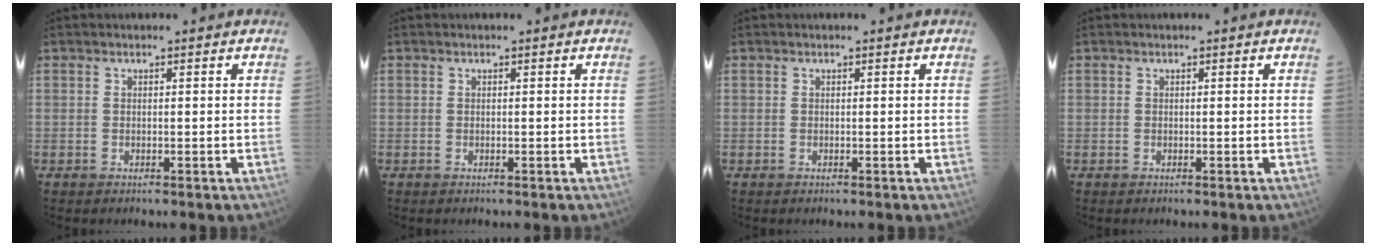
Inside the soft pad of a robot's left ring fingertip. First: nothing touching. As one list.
[{"total": 0.0}, {"total": 0.0}, {"total": 0.0}]